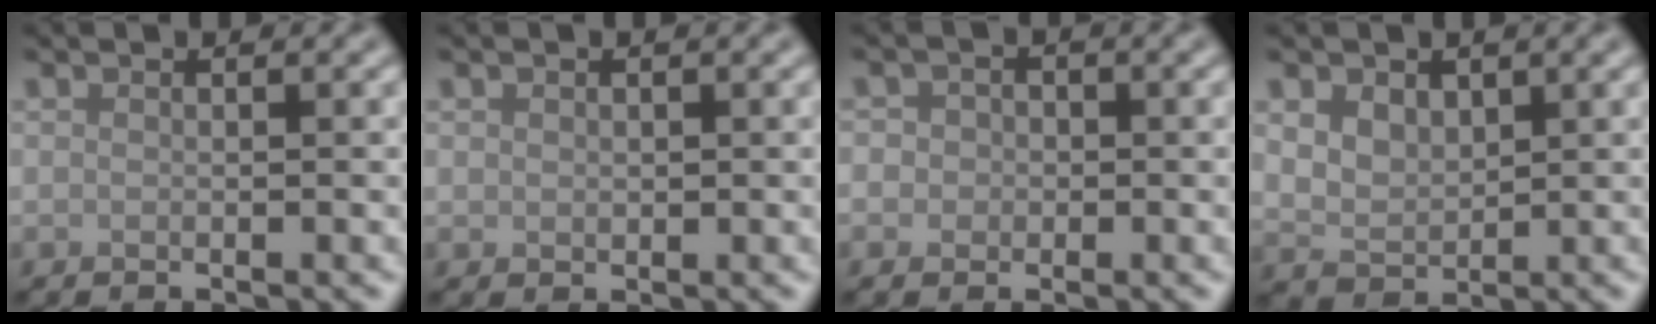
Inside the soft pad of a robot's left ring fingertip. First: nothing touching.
{"total": 0.8, "force": [0.3, 0.7, 0.2], "torque": [-0.002, -0.002, 0.006]}
{"total": 2.9, "force": [-0.2, 2.8, 0.9], "torque": [0.005, 0.009, -0.026]}
{"total": 2.8, "force": [1.1, 2.1, 1.6], "torque": [-0.028, -0.004, 0.022]}